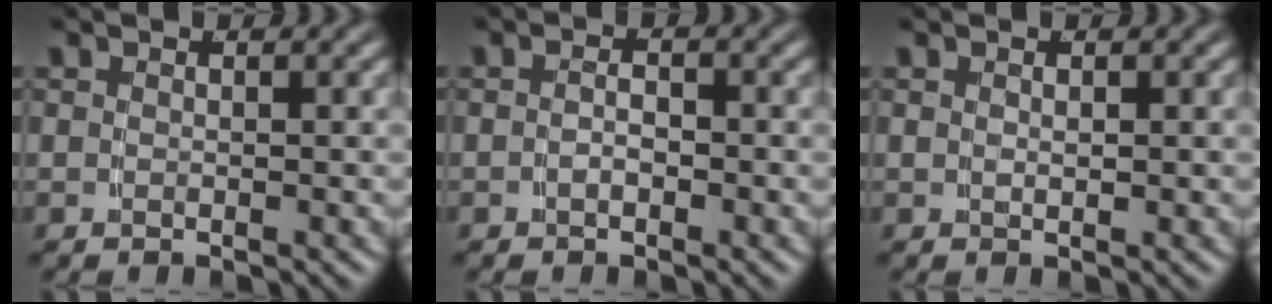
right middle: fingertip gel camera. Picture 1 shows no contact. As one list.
[{"total": 1.4, "force": [-0.9, 0.4, 0.9], "torque": [-0.016, -0.006, -0.014]}, {"total": 0.6, "force": [0.0, -0.3, 0.5], "torque": [-0.011, -0.007, 0.010]}]